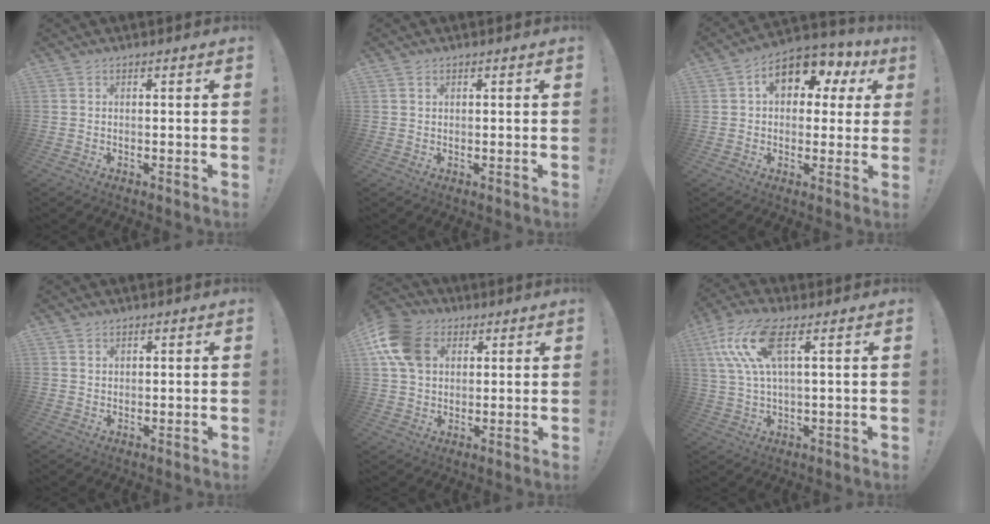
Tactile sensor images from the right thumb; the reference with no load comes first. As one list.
[{"total": 0.8, "force": [0.5, 0.6, -0.2], "torque": [0.006, 0.000, 0.009]}, {"total": 12.9, "force": [5.0, 7.9, 8.9], "torque": [-0.132, -0.011, 0.088]}, {"total": 1.2, "force": [0.9, 0.8, 0.1], "torque": [0.002, -0.001, 0.018]}, {"total": 14.5, "force": [4.9, 11.2, 7.9], "torque": [-0.138, -0.009, 0.099]}, {"total": 13.1, "force": [5.2, 4.6, 11.1], "torque": [-0.233, -0.003, 0.094]}]